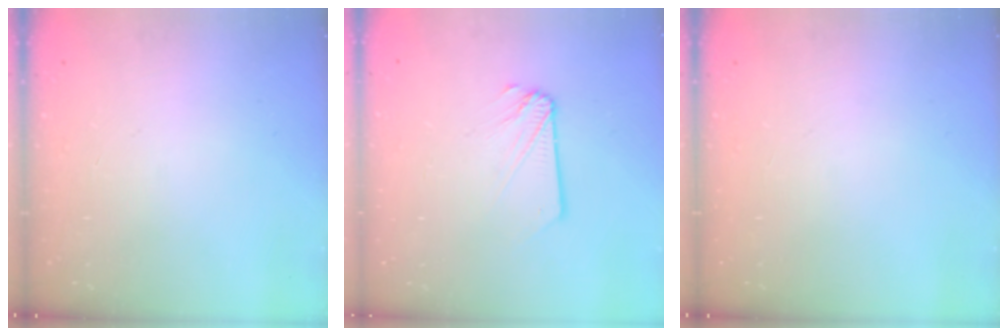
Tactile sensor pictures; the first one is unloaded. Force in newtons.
{"total": 2.1, "press": 2.1, "slide": 0.1}
{"total": 0.0}